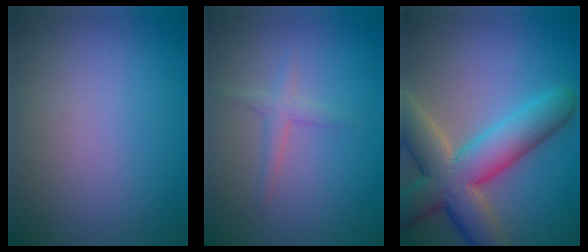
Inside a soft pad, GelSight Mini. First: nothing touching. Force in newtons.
{"total": 1.5, "press": 1.5, "slide": 0.1}
{"total": 9.4, "press": 9.3, "slide": 0.6}